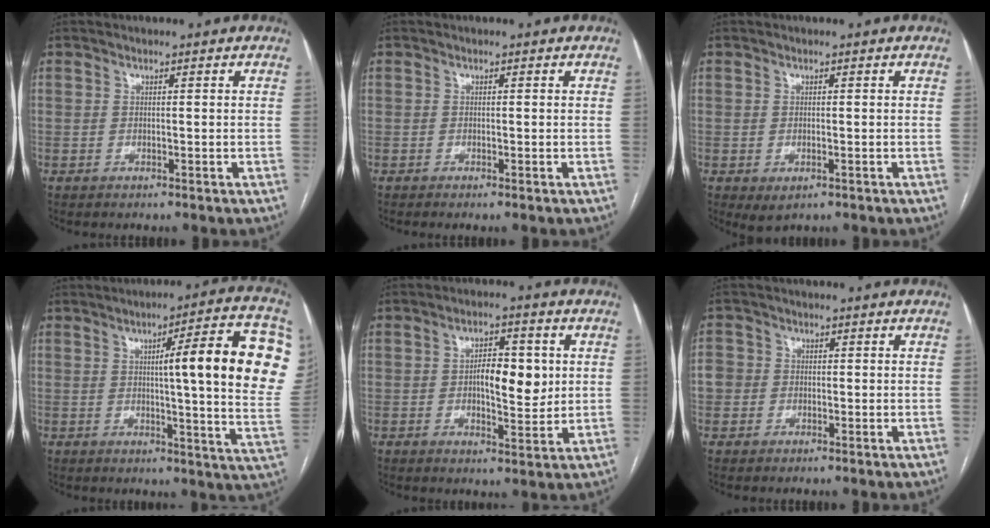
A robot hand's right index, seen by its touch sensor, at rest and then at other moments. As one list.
[{"total": 0.6, "force": [-0.3, 0.0, 0.5], "torque": [-0.011, 0.000, -0.007]}, {"total": 2.3, "force": [-0.9, 1.2, 1.8], "torque": [-0.031, -0.004, -0.003]}, {"total": 20.4, "force": [4.9, 1.0, 19.8], "torque": [-0.184, 0.018, 0.054]}, {"total": 9.8, "force": [1.2, 4.4, 8.6], "torque": [-0.133, 0.011, 0.022]}, {"total": 3.9, "force": [-0.4, 3.8, 0.9], "torque": [-0.015, 0.016, -0.011]}]